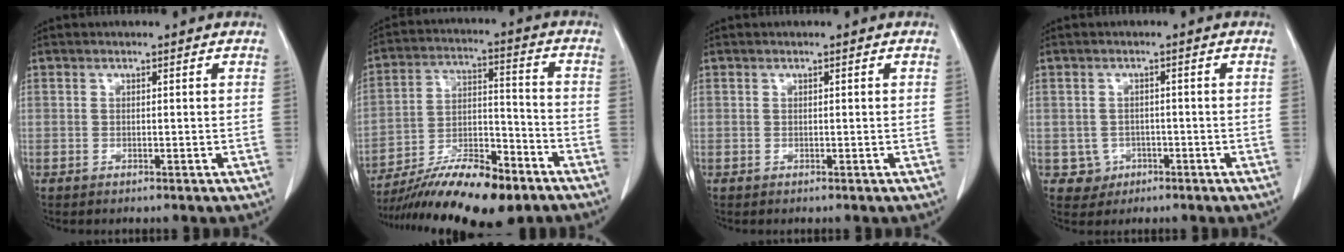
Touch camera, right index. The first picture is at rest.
{"total": 17.0, "force": [-12.4, 4.0, 10.8], "torque": [-0.183, -0.003, -0.214]}
{"total": 0.0}
{"total": 3.1, "force": [-1.0, 3.0, 0.0], "torque": [0.009, 0.012, -0.009]}